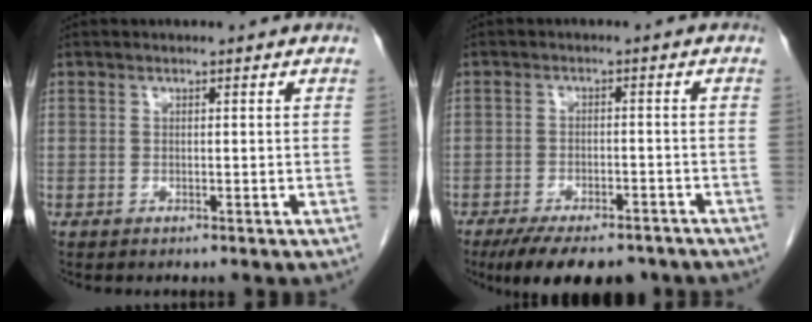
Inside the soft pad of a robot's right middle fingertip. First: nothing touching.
{"total": 12.0, "force": [-9.5, 4.4, 5.8], "torque": [-0.089, -0.005, -0.135]}